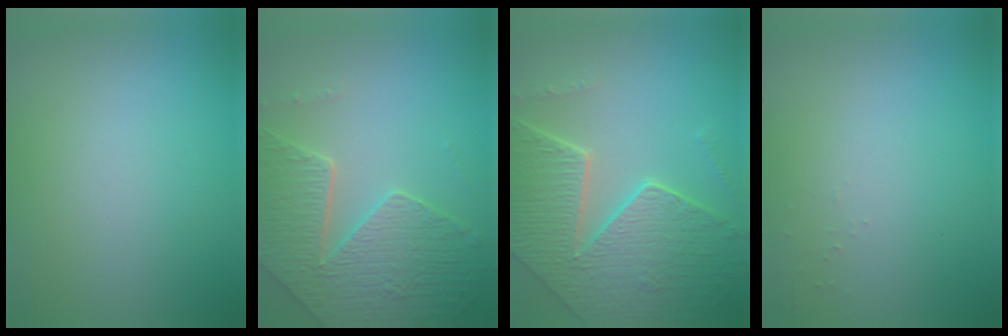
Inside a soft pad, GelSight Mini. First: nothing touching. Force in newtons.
{"total": 7.2, "press": 5.5, "slide": 4.7}
{"total": 8.1, "press": 5.9, "slide": 5.5}
{"total": 0.5, "press": 0.5, "slide": 0.2}